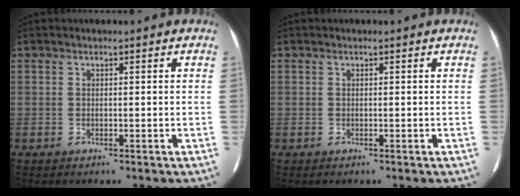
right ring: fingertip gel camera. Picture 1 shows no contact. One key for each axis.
{"total": 0.0}